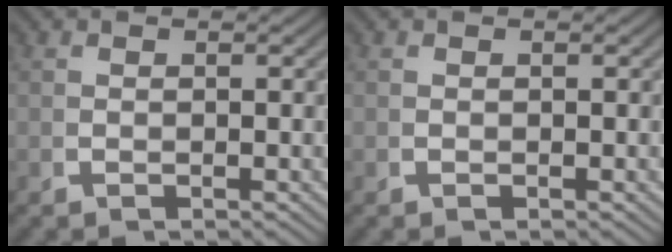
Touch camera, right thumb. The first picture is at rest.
{"total": 0.0}